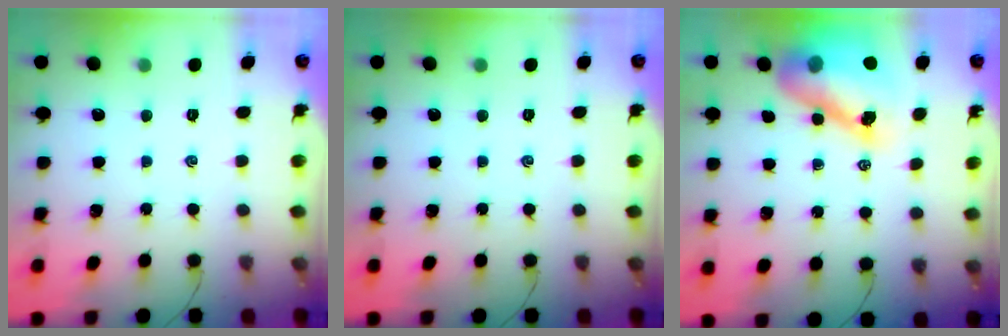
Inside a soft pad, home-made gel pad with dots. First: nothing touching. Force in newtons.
{"total": 0.0}
{"total": 15.9, "press": 15.3, "slide": 4.4}